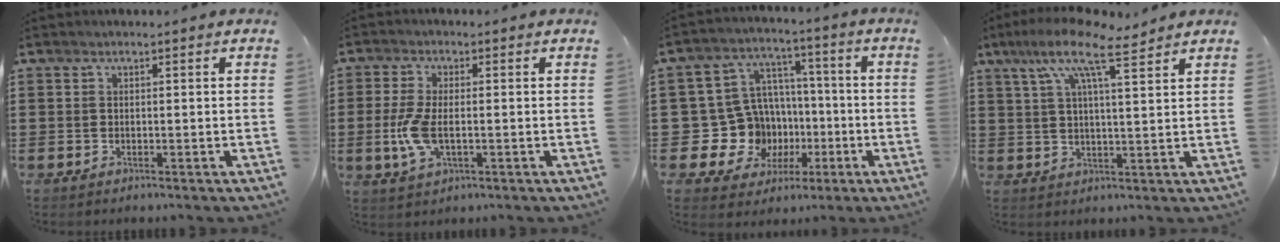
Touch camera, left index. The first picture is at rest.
{"total": 5.8, "force": [-0.9, 2.4, 5.2], "torque": [-0.131, -0.011, -0.024]}
{"total": 12.6, "force": [-2.3, 11.6, 4.3], "torque": [-0.136, 0.000, -0.021]}
{"total": 10.2, "force": [7.0, 2.3, 7.1], "torque": [-0.152, -0.012, 0.124]}